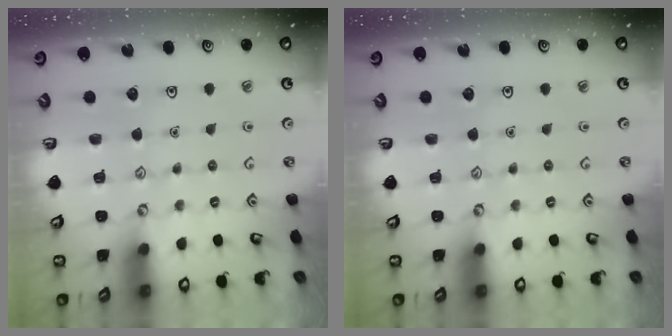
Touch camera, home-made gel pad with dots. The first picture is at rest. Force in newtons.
{"total": 0.0}